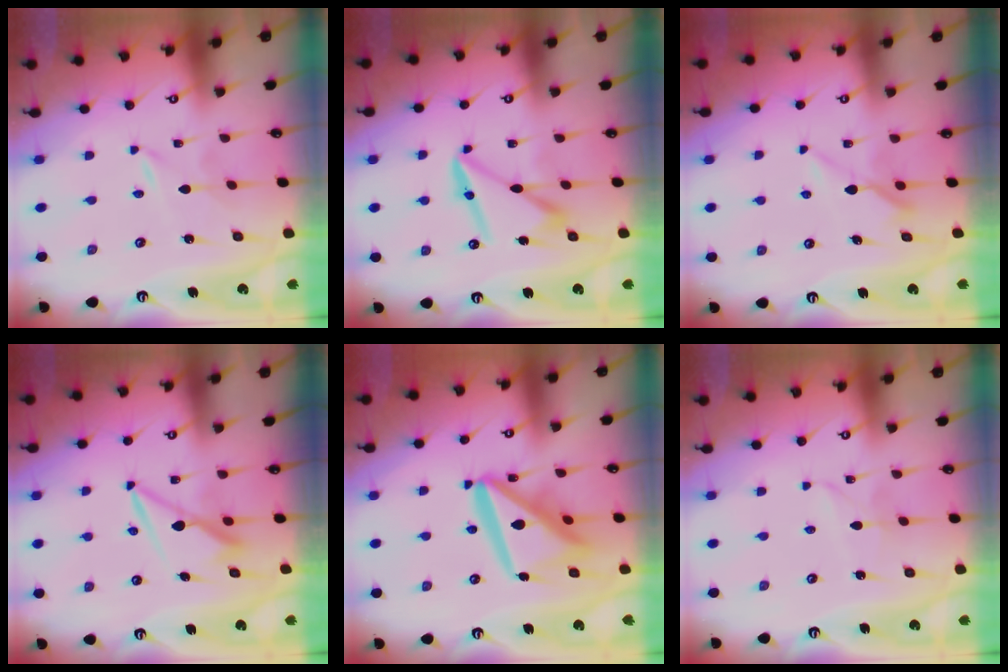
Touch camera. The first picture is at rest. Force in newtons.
{"total": 10.0, "press": 9.9, "slide": 1.3}
{"total": 6.2, "press": 6.2, "slide": 0.8}
{"total": 7.5, "press": 7.4, "slide": 1.0}
{"total": 17.3, "press": 17.2, "slide": 1.7}
{"total": 2.9, "press": 2.9, "slide": 0.3}